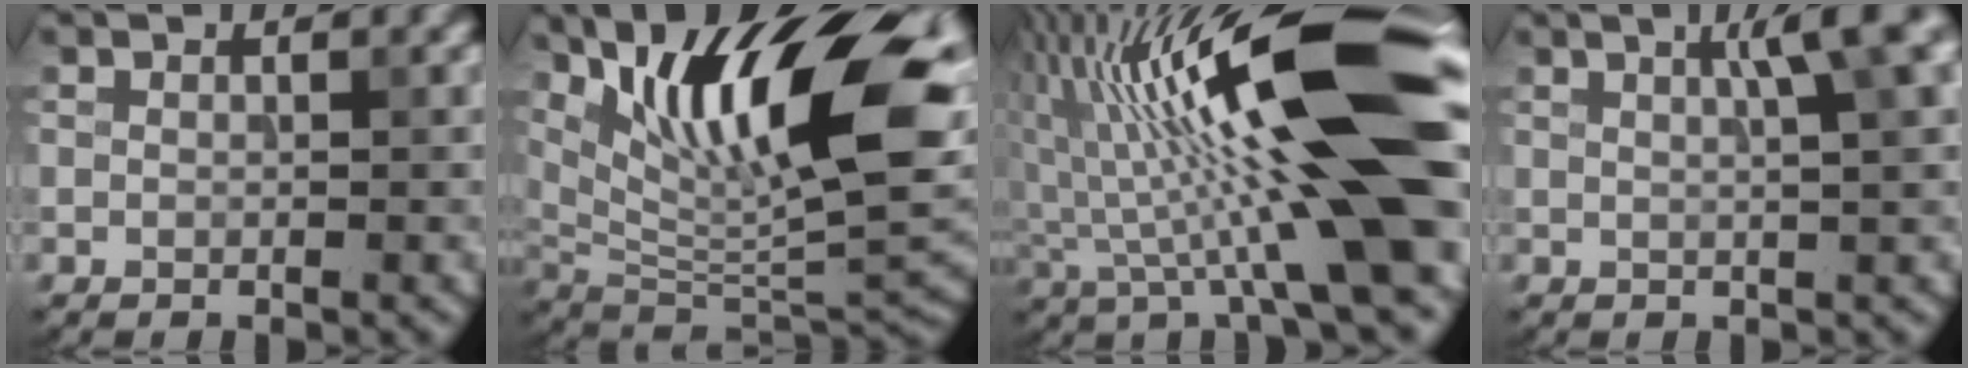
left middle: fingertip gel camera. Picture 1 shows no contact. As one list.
[{"total": 14.8, "force": [5.5, 4.6, 12.9], "torque": [-0.202, 0.003, 0.100]}, {"total": 17.4, "force": [2.0, 3.5, 16.9], "torque": [-0.259, 0.029, 0.023]}, {"total": 5.0, "force": [1.9, 0.9, 4.6], "torque": [-0.052, 0.014, 0.024]}]